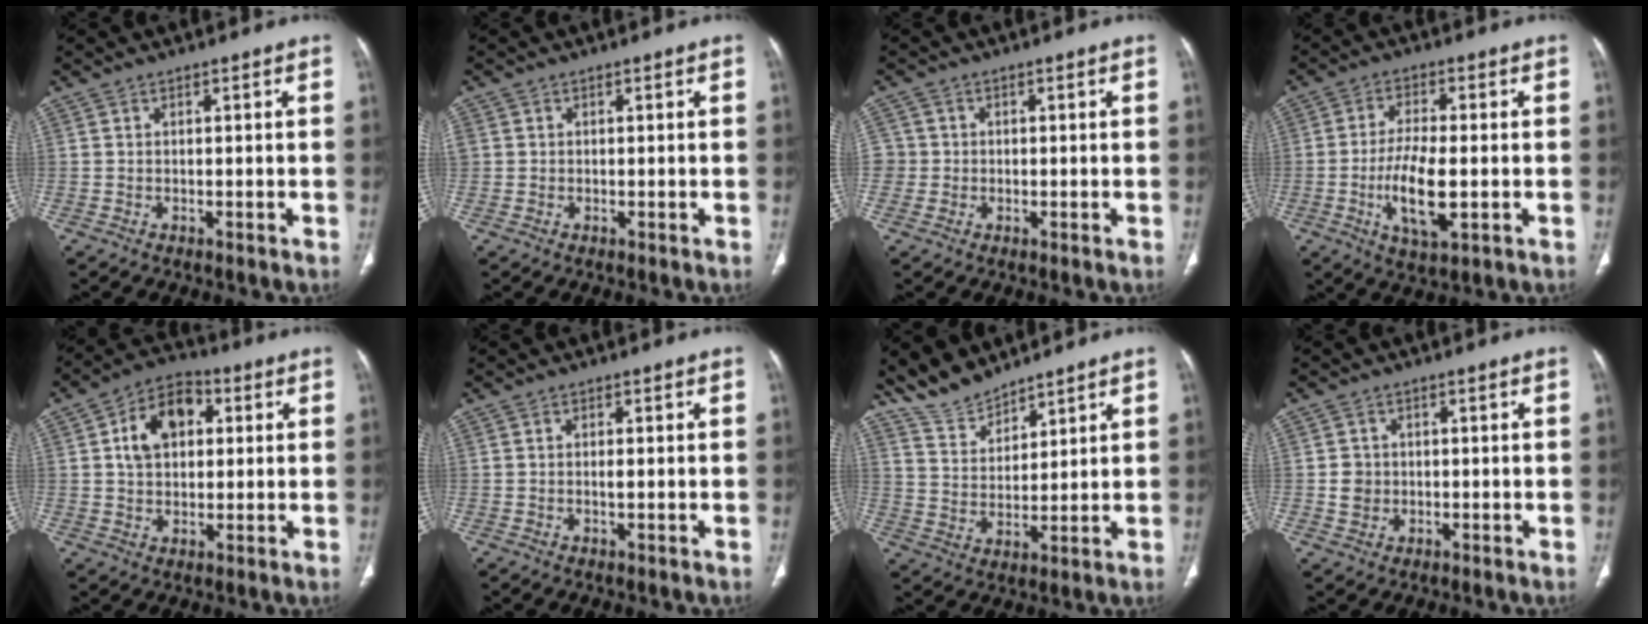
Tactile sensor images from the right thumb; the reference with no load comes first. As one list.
[{"total": 1.3, "force": [0.1, 1.2, 0.5], "torque": [-0.006, 0.005, 0.005]}, {"total": 3.1, "force": [-0.3, 3.0, 0.1], "torque": [0.018, 0.008, -0.009]}, {"total": 10.0, "force": [-2.0, 3.5, 9.1], "torque": [-0.179, -0.006, -0.033]}, {"total": 10.8, "force": [2.4, 7.5, 7.4], "torque": [-0.102, 0.012, 0.032]}, {"total": 0.9, "force": [-0.1, 0.2, 0.9], "torque": [-0.019, -0.001, -0.002]}, {"total": 7.6, "force": [7.0, 2.3, 1.6], "torque": [-0.021, -0.036, 0.150]}, {"total": 3.0, "force": [-0.2, 2.9, 1.0], "torque": [-0.003, 0.004, 0.000]}]